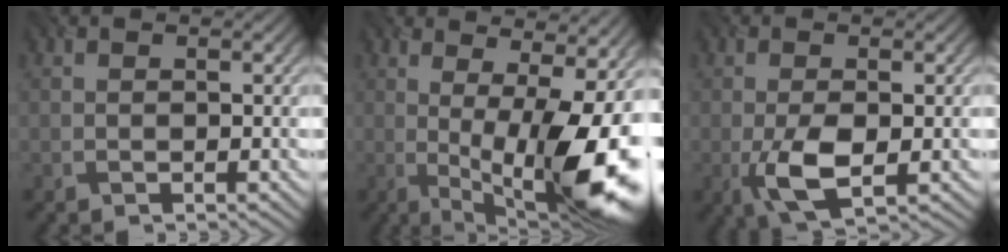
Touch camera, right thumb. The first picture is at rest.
{"total": 15.9, "force": [-0.8, 4.9, 15.1], "torque": [-0.212, -0.001, 0.000]}
{"total": 5.6, "force": [-1.4, 2.3, 4.9], "torque": [-0.104, -0.007, -0.025]}